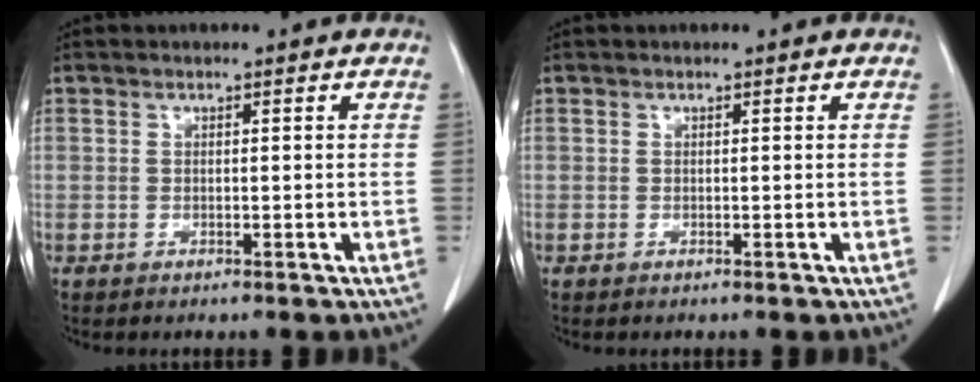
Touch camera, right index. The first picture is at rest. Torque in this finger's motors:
{"motor_torque": [0.00, 0.00, 0.00, 0.00]}